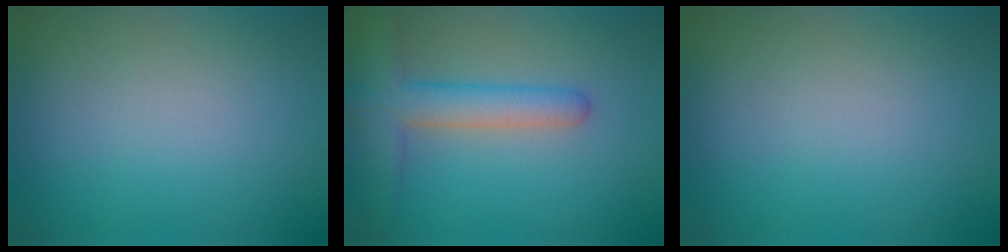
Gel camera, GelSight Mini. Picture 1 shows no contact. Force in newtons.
{"total": 4.8, "press": 4.8, "slide": 0.4}
{"total": 0.0}